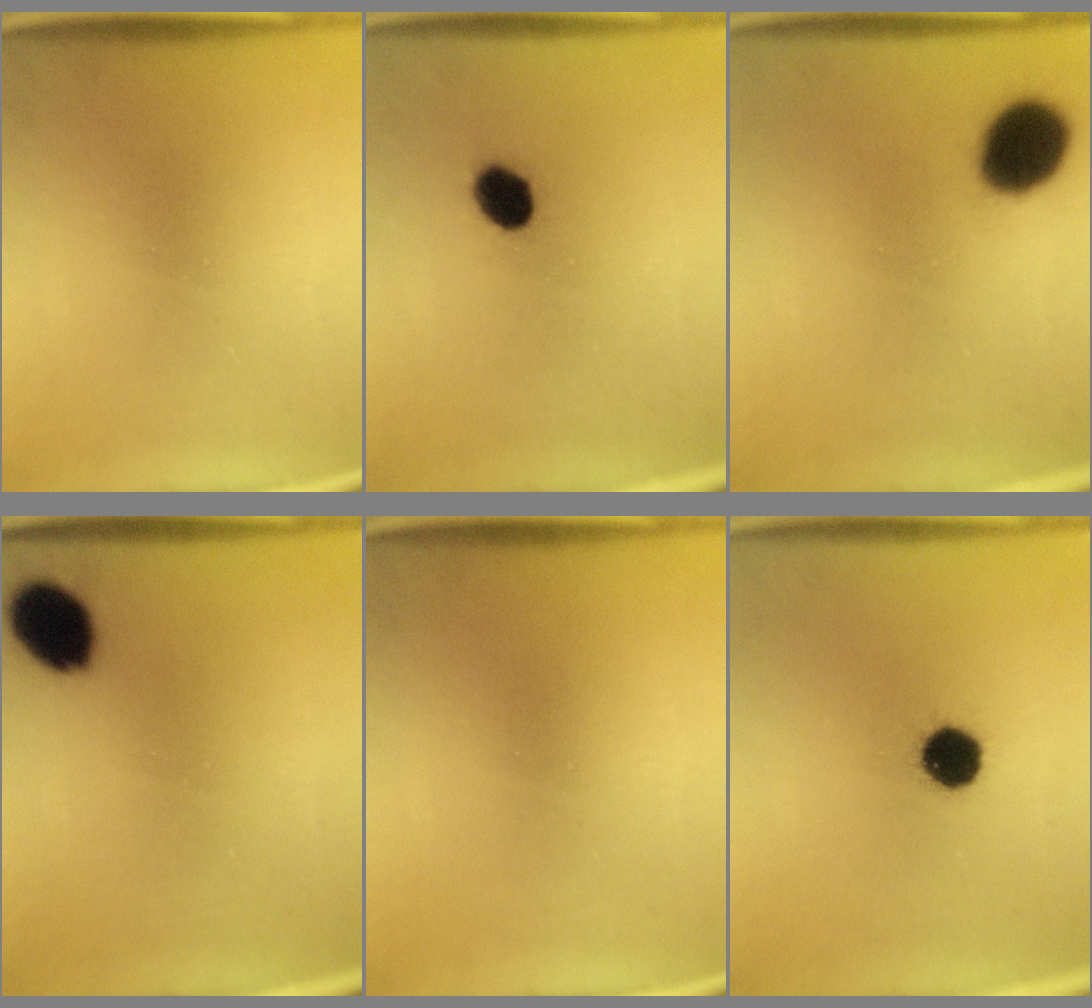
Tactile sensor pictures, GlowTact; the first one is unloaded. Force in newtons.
{"total": 6.4}
{"total": 12.6}
{"total": 9.4}
{"total": 0.0}
{"total": 8.3}